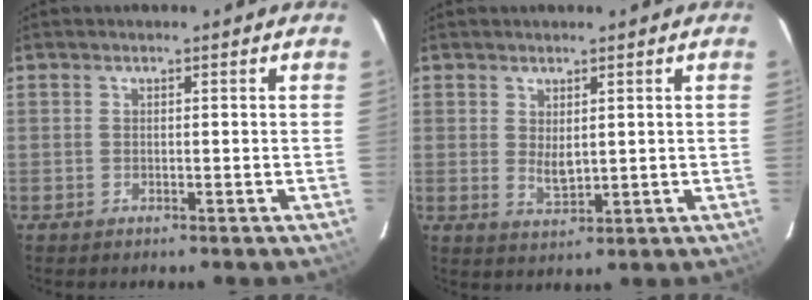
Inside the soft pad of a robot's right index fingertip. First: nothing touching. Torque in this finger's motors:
{"motor_torque": [0.28, 0.29, 0.08, 0.04]}